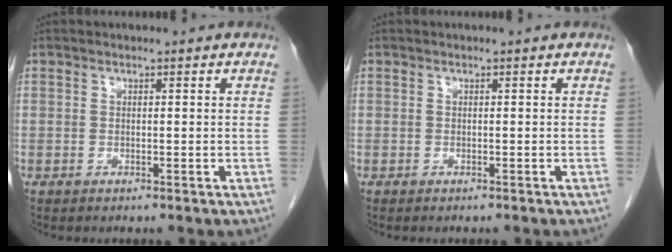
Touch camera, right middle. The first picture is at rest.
{"total": 1.2, "force": [-1.1, 0.3, 0.5], "torque": [-0.010, -0.002, -0.011]}